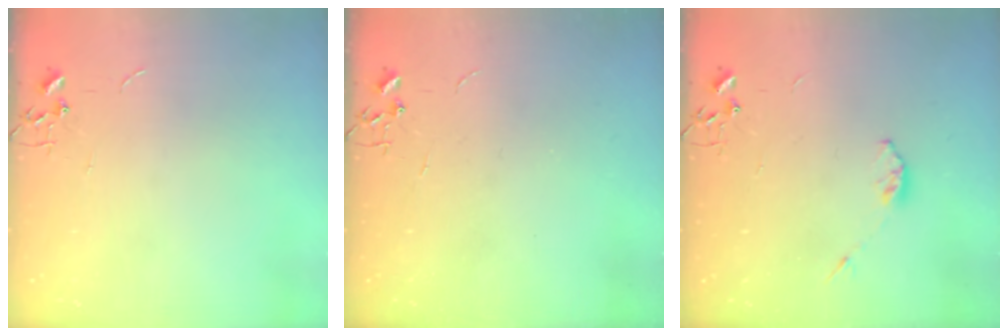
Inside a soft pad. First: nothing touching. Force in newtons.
{"total": 0.0}
{"total": 3.6, "press": 3.5, "slide": 0.6}